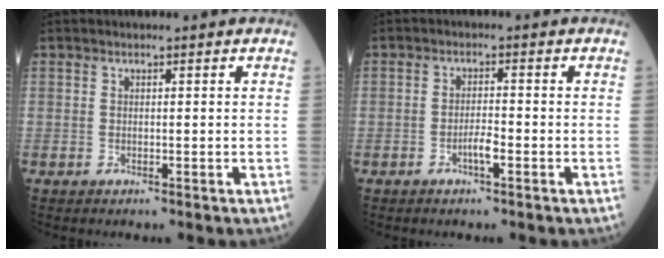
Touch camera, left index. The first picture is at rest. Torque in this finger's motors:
{"motor_torque": [0.49, 0.32, 0.07, 0.01]}